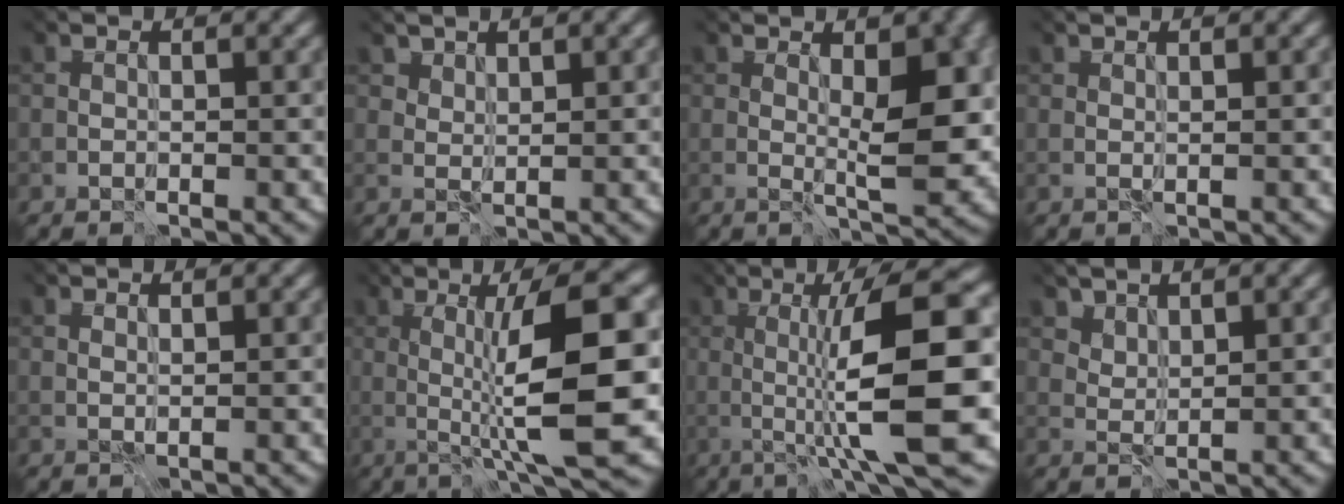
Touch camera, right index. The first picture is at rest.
{"total": 2.4, "force": [2.2, 1.0, 0.5], "torque": [-0.020, -0.011, 0.058]}
{"total": 5.2, "force": [-0.4, 1.5, 4.9], "torque": [-0.065, 0.001, 0.008]}
{"total": 1.1, "force": [1.0, 0.3, 0.4], "torque": [-0.003, 0.005, 0.010]}
{"total": 2.1, "force": [1.6, 0.8, 1.0], "torque": [-0.019, 0.018, 0.023]}
{"total": 9.3, "force": [-1.7, 0.5, 9.1], "torque": [-0.123, 0.010, -0.013]}
{"total": 11.0, "force": [-1.6, 1.2, 10.9], "torque": [-0.142, 0.009, -0.011]}
{"total": 3.7, "force": [3.2, 1.4, 1.1], "torque": [-0.038, -0.006, 0.080]}